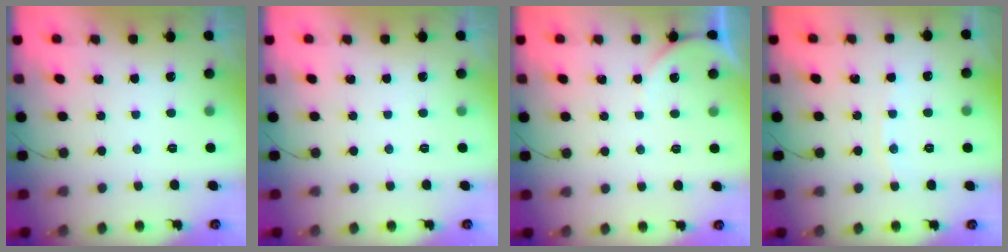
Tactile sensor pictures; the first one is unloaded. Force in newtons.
{"total": 0.0}
{"total": 3.5, "press": 3.4, "slide": 0.4}
{"total": 5.2, "press": 5.2, "slide": 0.6}